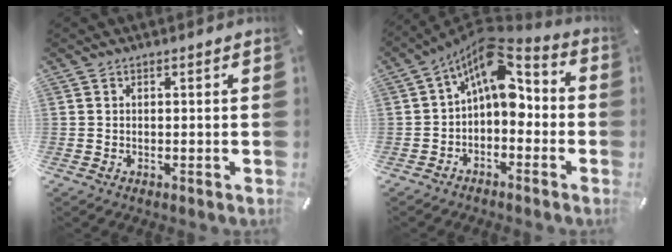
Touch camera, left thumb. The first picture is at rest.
{"total": 10.7, "force": [2.8, 6.4, 8.1], "torque": [-0.129, -0.026, 0.049]}